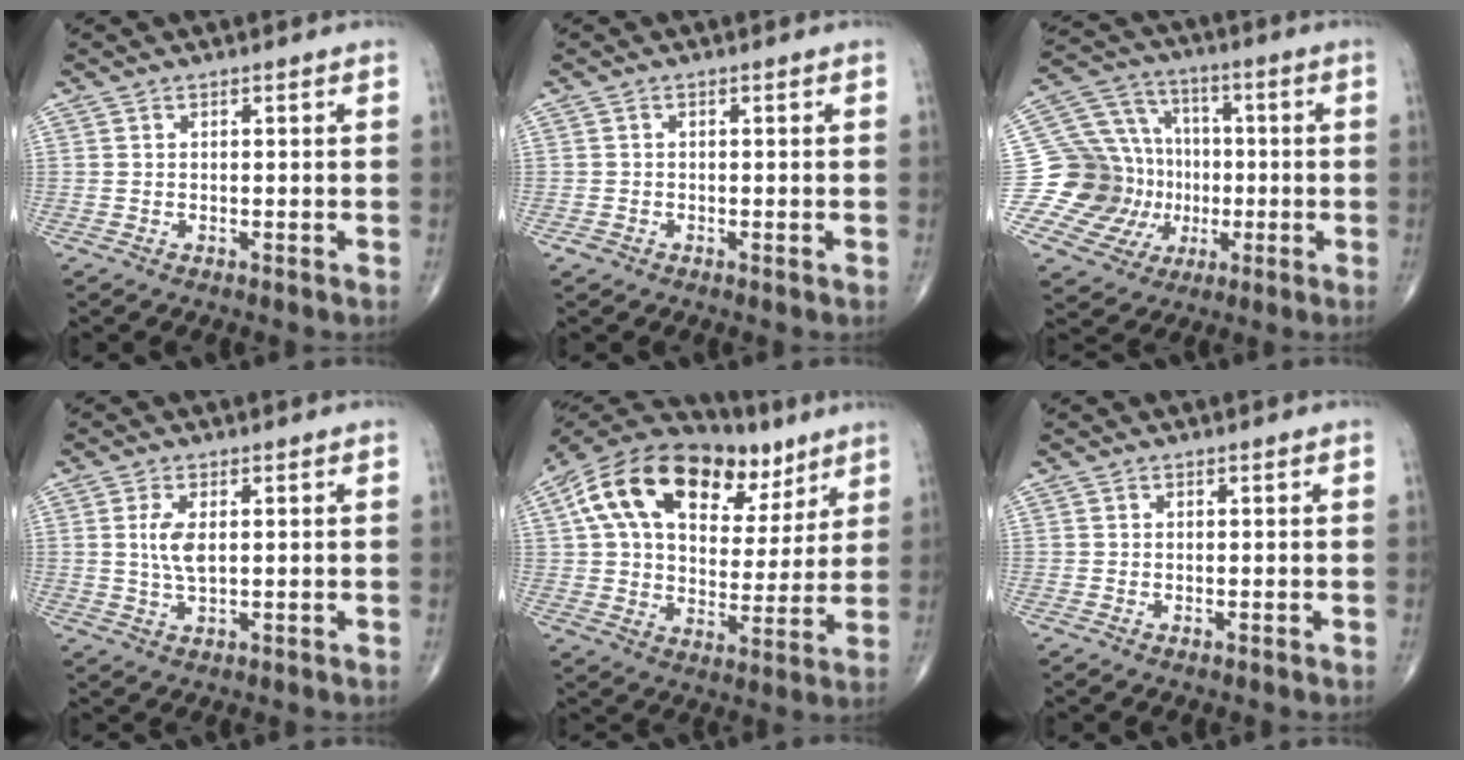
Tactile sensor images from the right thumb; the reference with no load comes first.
{"total": 1.0, "force": [-0.5, 0.8, 0.3], "torque": [-0.003, 0.000, -0.011]}
{"total": 17.5, "force": [-2.0, 16.2, 6.4], "torque": [-0.080, 0.059, -0.023]}
{"total": 4.7, "force": [0.8, 2.1, 4.2], "torque": [-0.088, -0.005, 0.018]}
{"total": 25.8, "force": [11.9, 15.0, 17.4], "torque": [-0.273, 0.015, 0.195]}
{"total": 0.0}